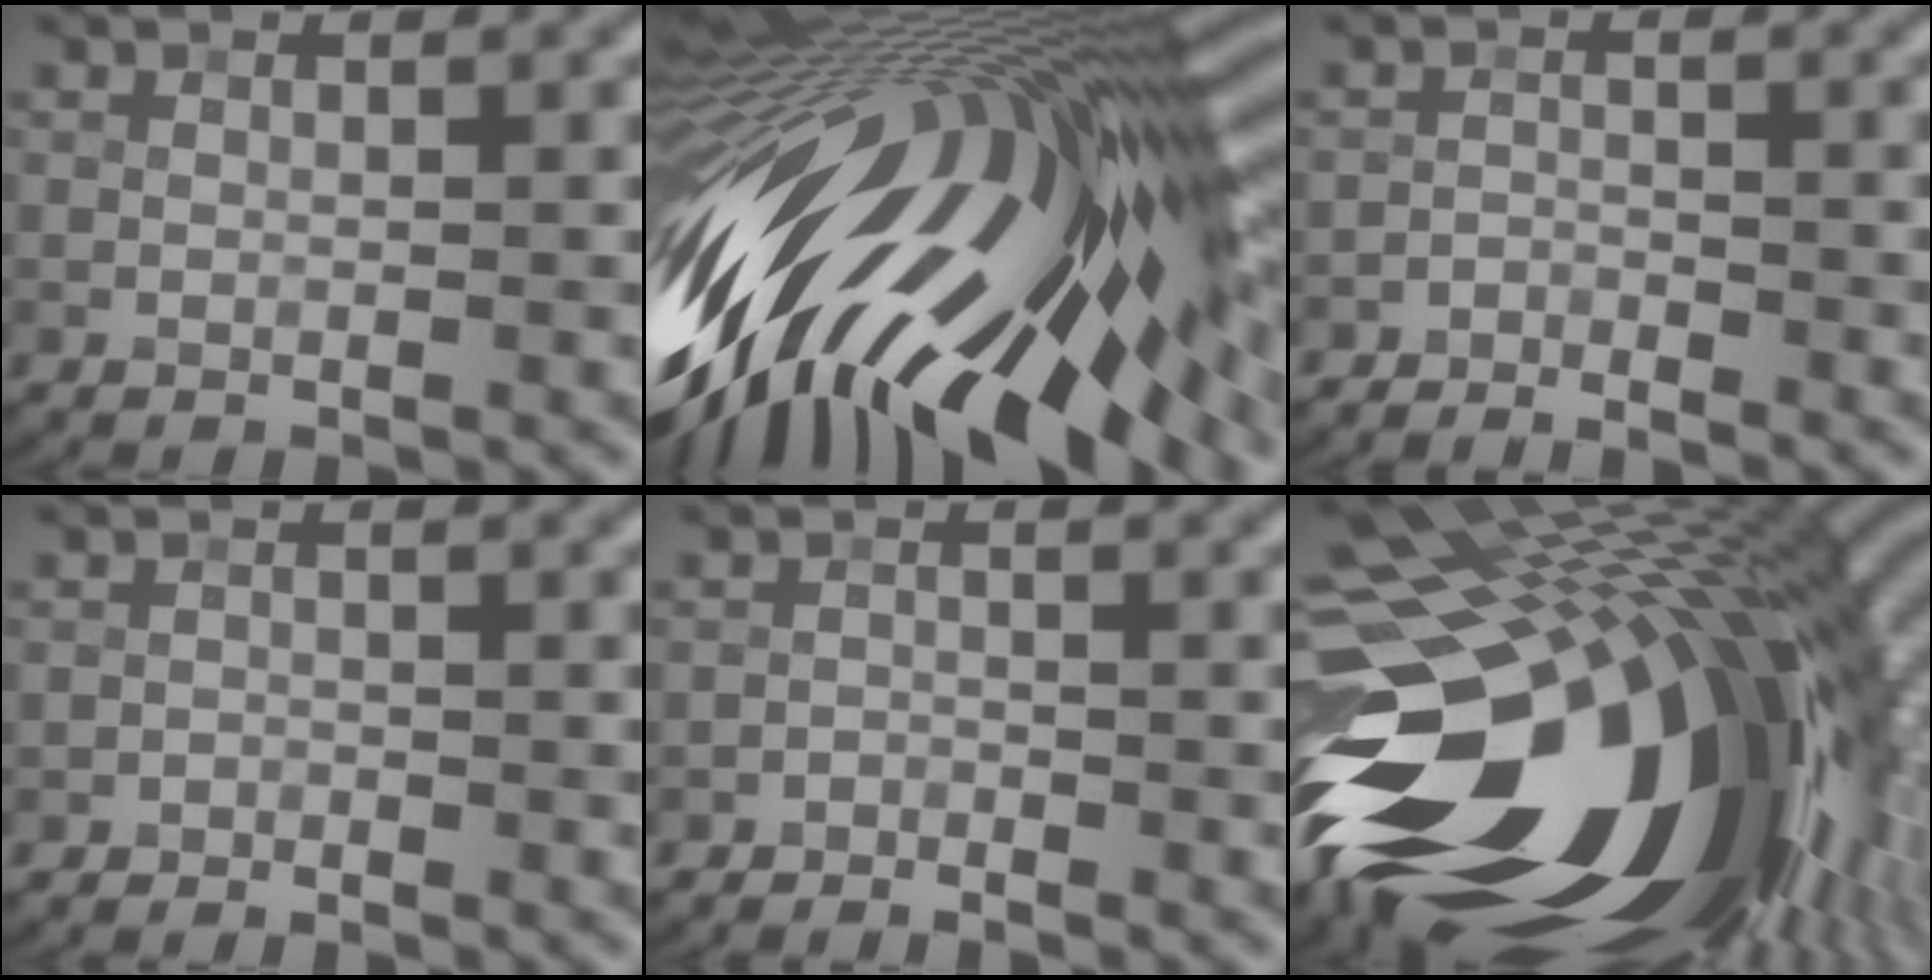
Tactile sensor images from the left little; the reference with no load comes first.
{"total": 20.0, "force": [-3.2, 7.5, 18.3], "torque": [-0.328, -0.029, -0.075]}
{"total": 2.5, "force": [-2.4, 0.2, 0.0], "torque": [0.000, 0.000, -0.048]}
{"total": 1.2, "force": [-1.2, 0.1, -0.1], "torque": [0.004, 0.001, -0.025]}
{"total": 1.8, "force": [-1.8, 0.2, 0.0], "torque": [-0.001, 0.004, -0.036]}
{"total": 21.9, "force": [-5.6, 12.7, 16.9], "torque": [-0.339, -0.066, -0.074]}